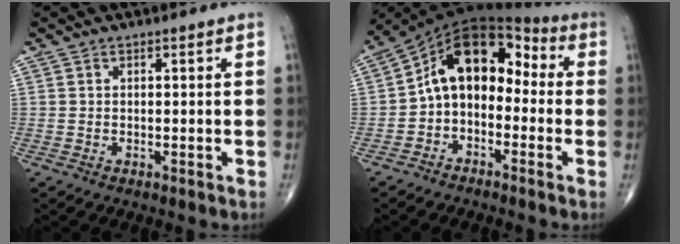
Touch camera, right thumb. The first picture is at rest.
{"total": 12.6, "force": [-1.1, 8.6, 9.2], "torque": [-0.119, 0.063, -0.037]}